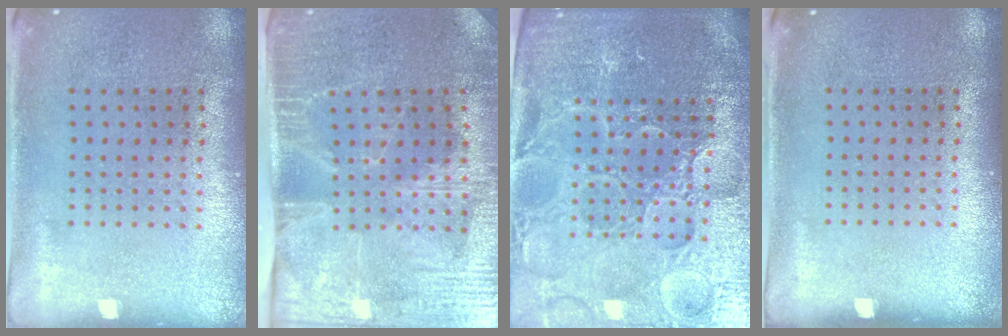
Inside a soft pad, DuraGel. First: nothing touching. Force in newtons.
{"total": 4.2, "press": 3.5, "slide": 2.2}
{"total": 5.8, "press": 5.3, "slide": 2.2}
{"total": 0.0}